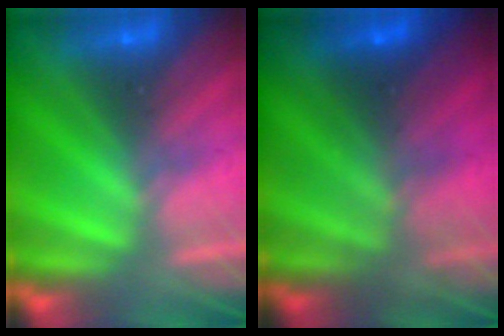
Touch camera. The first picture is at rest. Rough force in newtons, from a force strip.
{"total": 7.5}